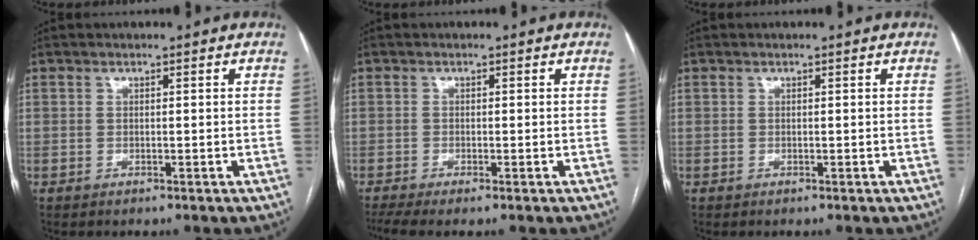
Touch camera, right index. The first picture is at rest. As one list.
[{"total": 3.3, "force": [-2.3, 0.2, 2.4], "torque": [-0.046, -0.007, -0.044]}, {"total": 0.0}]